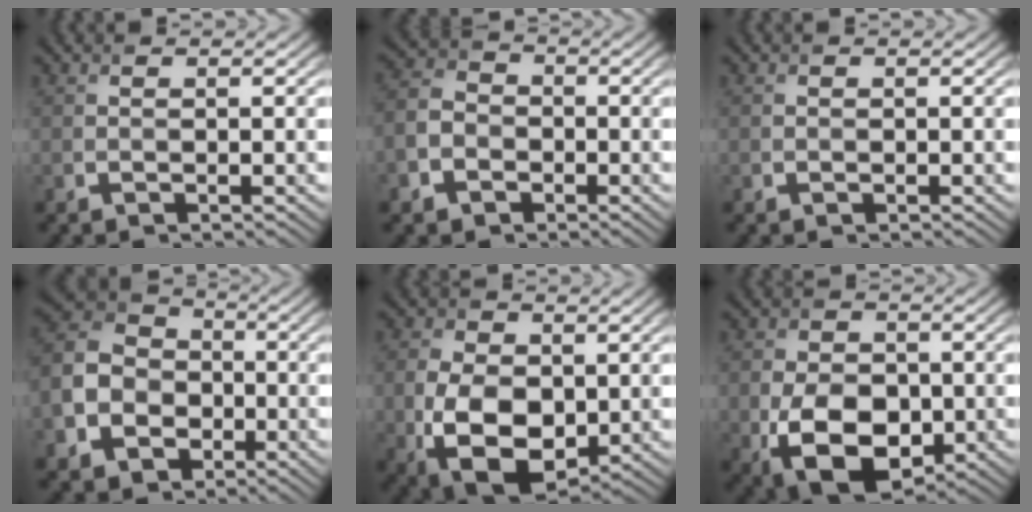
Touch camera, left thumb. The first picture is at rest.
{"total": 5.4, "force": [-2.4, 4.3, 2.2], "torque": [-0.065, -0.008, -0.057]}
{"total": 0.0}
{"total": 11.5, "force": [-3.9, 9.5, 5.2], "torque": [-0.155, -0.039, -0.095]}
{"total": 11.0, "force": [-1.3, 7.1, 8.3], "torque": [-0.190, -0.017, -0.020]}
{"total": 10.5, "force": [-2.6, 7.1, 7.3], "torque": [-0.144, -0.028, -0.047]}